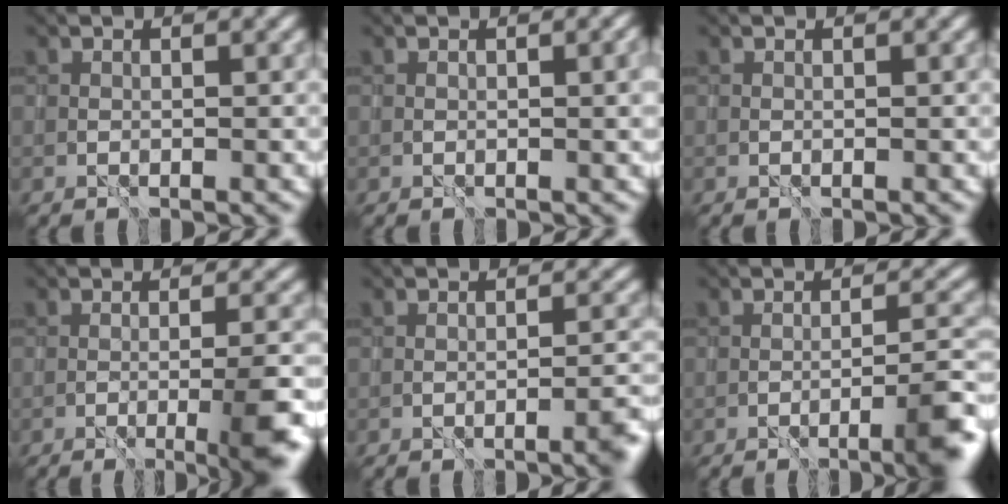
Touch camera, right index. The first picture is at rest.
{"total": 2.3, "force": [0.3, 0.8, 2.2], "torque": [-0.027, -0.003, 0.011]}
{"total": 0.0}
{"total": 5.3, "force": [-1.7, 1.0, 4.9], "torque": [-0.057, -0.002, -0.024]}
{"total": 2.3, "force": [-1.3, 0.2, 1.8], "torque": [-0.023, 0.002, -0.019]}
{"total": 4.7, "force": [-2.4, 0.6, 4.0], "torque": [-0.052, 0.004, -0.037]}